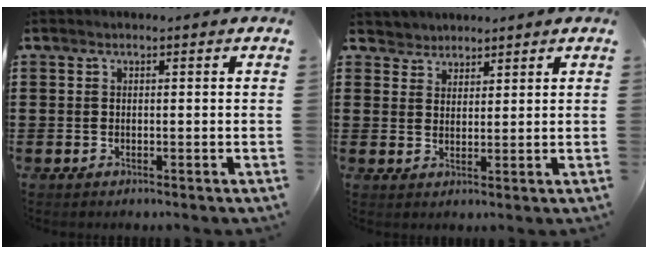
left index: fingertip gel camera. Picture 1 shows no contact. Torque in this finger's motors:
{"motor_torque": [0.11, 0.07, -0.03, -0.01]}